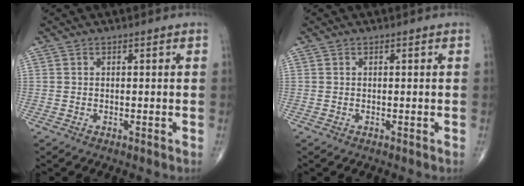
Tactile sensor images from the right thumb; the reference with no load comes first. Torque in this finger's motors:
{"motor_torque": [-0.04, 0.02, -0.05, -0.02, 0.02]}